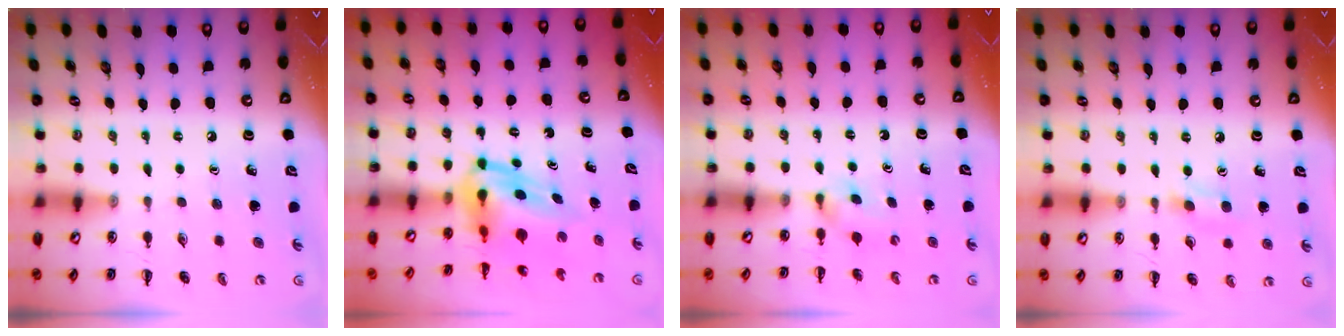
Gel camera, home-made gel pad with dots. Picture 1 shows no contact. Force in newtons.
{"total": 5.0, "press": 4.8, "slide": 1.3}
{"total": 3.0, "press": 2.8, "slide": 0.9}
{"total": 5.8, "press": 5.6, "slide": 1.7}